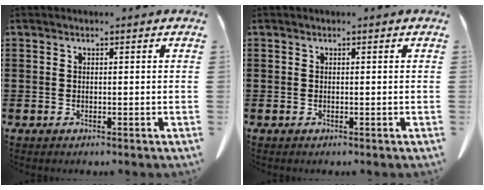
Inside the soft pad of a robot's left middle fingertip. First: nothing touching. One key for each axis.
{"total": 0.0}